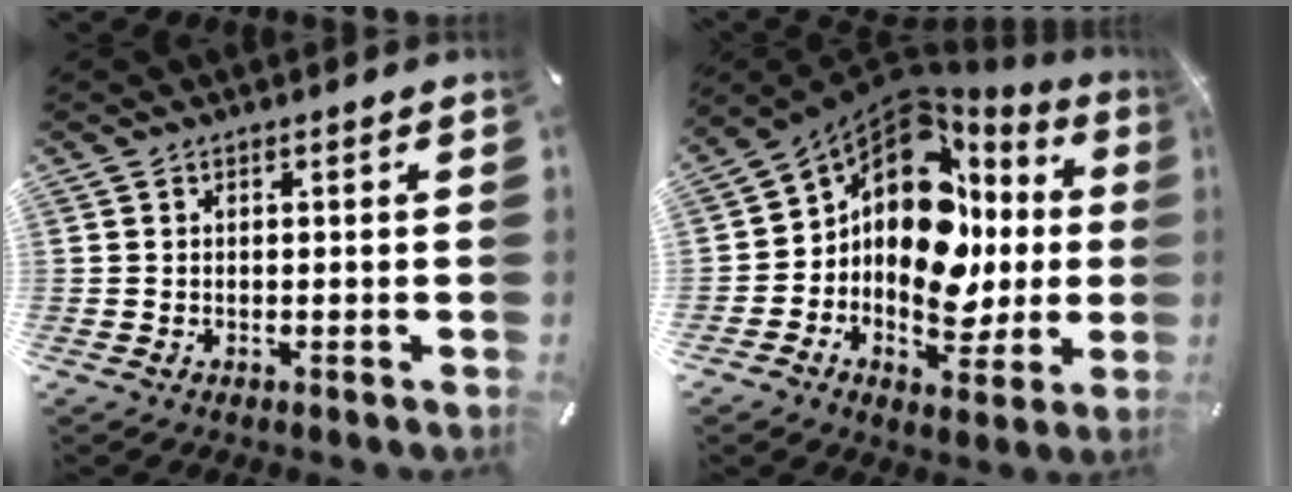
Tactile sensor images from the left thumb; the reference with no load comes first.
{"total": 16.1, "force": [1.6, 11.6, 11.1], "torque": [-0.193, -0.037, 0.017]}